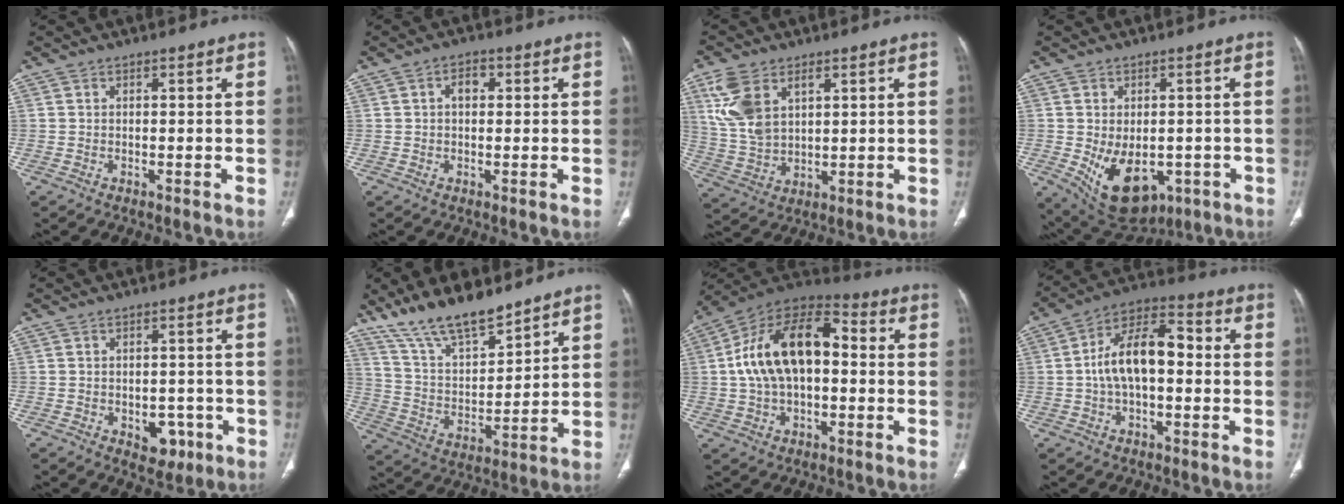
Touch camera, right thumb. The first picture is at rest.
{"total": 3.0, "force": [0.7, 2.0, 2.2], "torque": [-0.028, 0.011, 0.008]}
{"total": 10.6, "force": [4.6, 6.3, 7.2], "torque": [-0.149, -0.009, 0.101]}
{"total": 12.8, "force": [-3.8, 8.3, 9.0], "torque": [-0.122, -0.003, -0.032]}
{"total": 5.3, "force": [-2.1, 3.6, 3.2], "torque": [-0.017, 0.012, -0.020]}
{"total": 15.3, "force": [12.4, 4.6, 7.8], "torque": [-0.114, -0.067, 0.235]}
{"total": 18.4, "force": [1.0, 10.6, 15.0], "torque": [-0.252, 0.043, 0.009]}
{"total": 12.9, "force": [-0.3, 6.8, 10.9], "torque": [-0.189, 0.040, -0.015]}